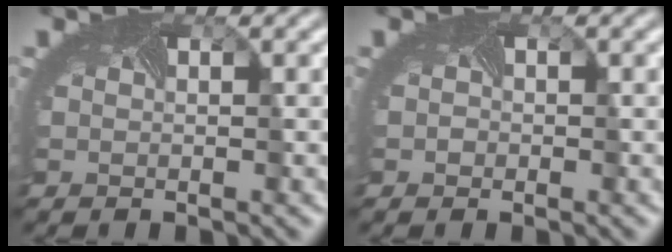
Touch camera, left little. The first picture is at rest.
{"total": 0.6, "force": [-0.1, 0.6, 0.2], "torque": [0.000, -0.001, -0.005]}